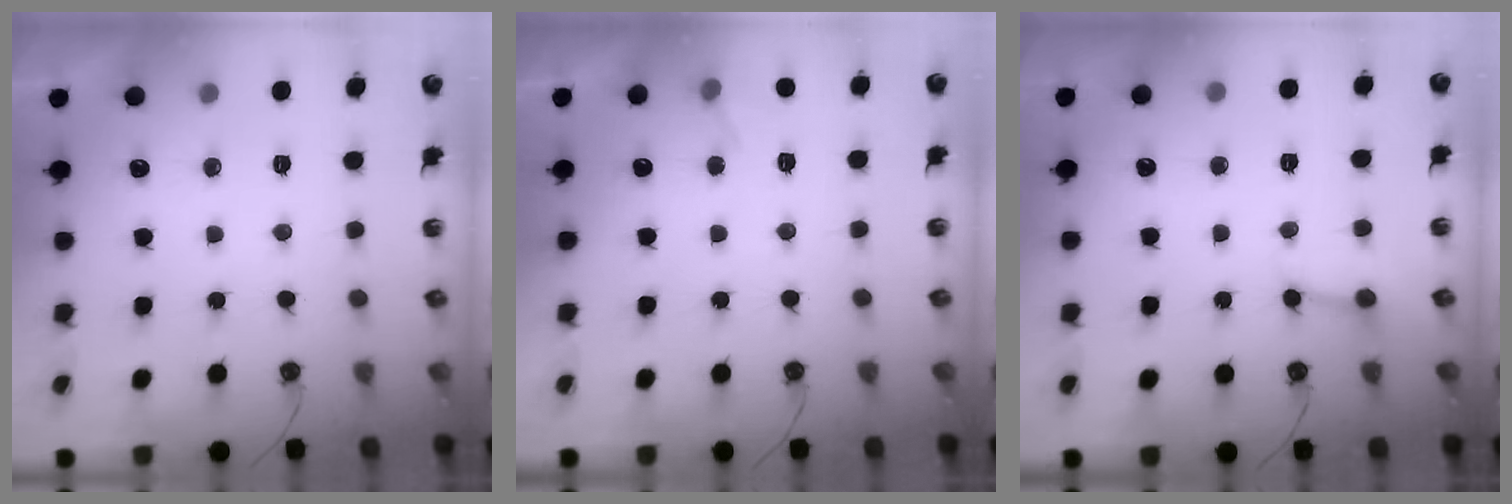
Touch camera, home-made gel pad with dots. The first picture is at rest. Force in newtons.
{"total": 5.3, "press": 5.2, "slide": 0.5}
{"total": 2.5, "press": 2.5, "slide": 0.2}